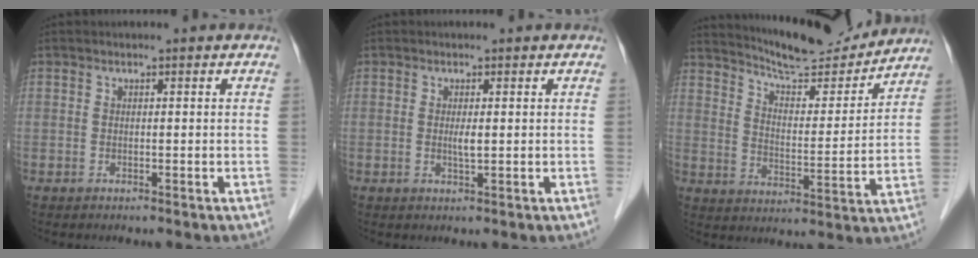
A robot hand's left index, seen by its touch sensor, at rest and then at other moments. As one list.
[{"total": 1.3, "force": [-0.3, 0.1, 1.3], "torque": [-0.028, -0.008, -0.005]}, {"total": 15.0, "force": [14.2, 1.8, 4.6], "torque": [-0.077, -0.014, 0.209]}]